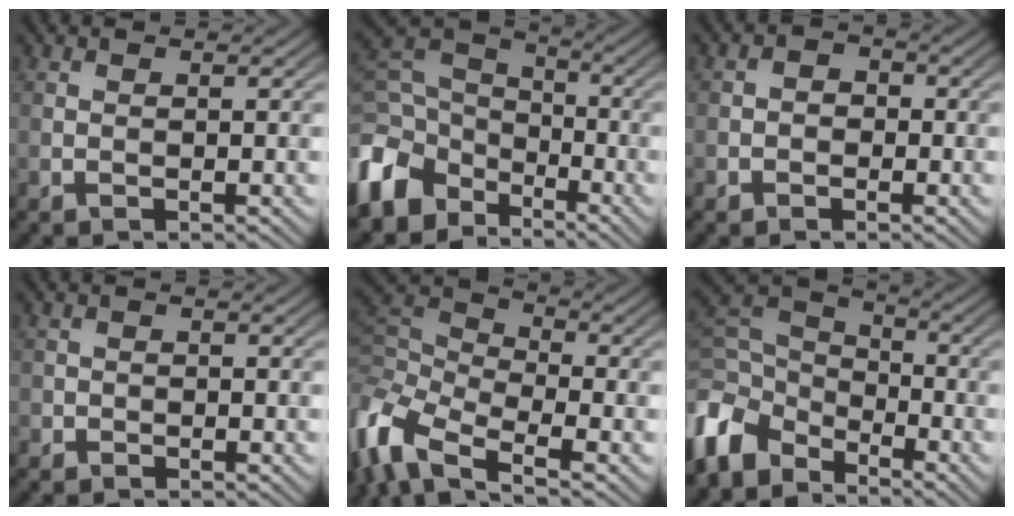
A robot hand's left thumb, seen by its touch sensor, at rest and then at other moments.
{"total": 12.6, "force": [-6.0, 9.0, 6.4], "torque": [-0.182, -0.016, -0.127]}
{"total": 2.2, "force": [-0.8, 2.0, 0.7], "torque": [0.001, 0.003, -0.023]}
{"total": 1.2, "force": [-0.4, 1.1, 0.1], "torque": [0.006, -0.004, -0.011]}
{"total": 10.0, "force": [-5.0, 4.5, 7.5], "torque": [-0.171, 0.000, -0.119]}
{"total": 10.3, "force": [-5.4, 6.8, 5.6], "torque": [-0.147, -0.005, -0.124]}